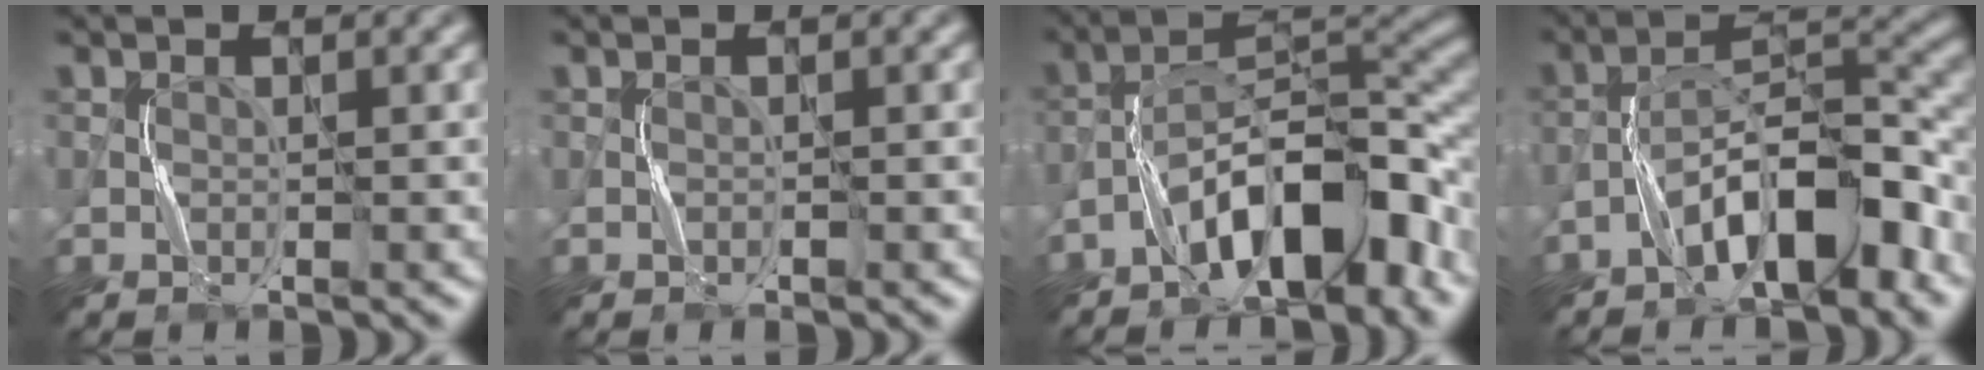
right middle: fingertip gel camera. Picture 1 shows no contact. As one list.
[{"total": 0.0}, {"total": 9.7, "force": [-5.6, 3.4, 7.1], "torque": [-0.102, 0.025, -0.103]}, {"total": 8.2, "force": [-4.8, 2.6, 6.2], "torque": [-0.097, 0.024, -0.084]}]